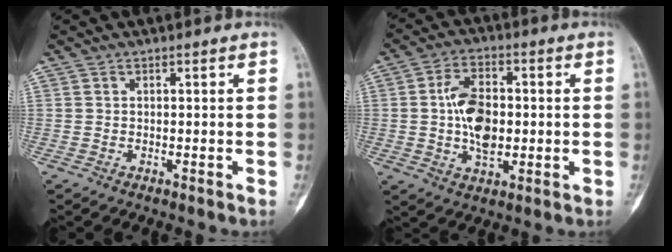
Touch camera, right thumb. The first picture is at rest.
{"total": 10.6, "force": [-0.1, 6.5, 8.4], "torque": [-0.128, 0.011, -0.002]}